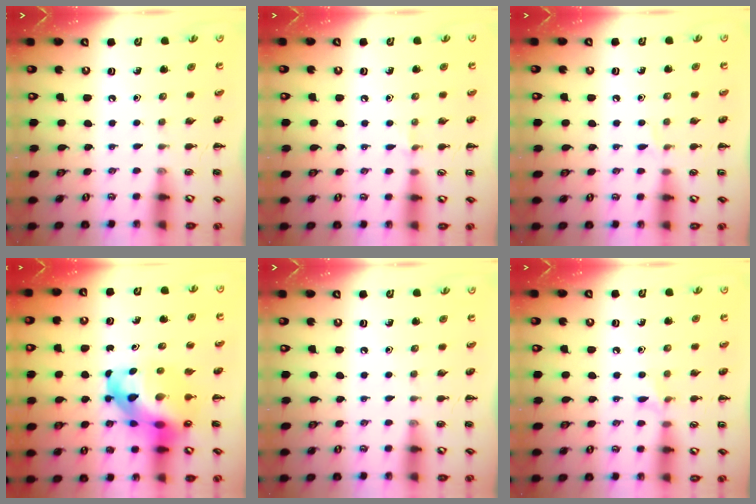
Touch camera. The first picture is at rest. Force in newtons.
{"total": 4.2, "press": 4.0, "slide": 1.5}
{"total": 3.3, "press": 3.2, "slide": 1.0}
{"total": 13.2, "press": 12.8, "slide": 3.5}
{"total": 0.0}
{"total": 4.8, "press": 4.5, "slide": 1.7}